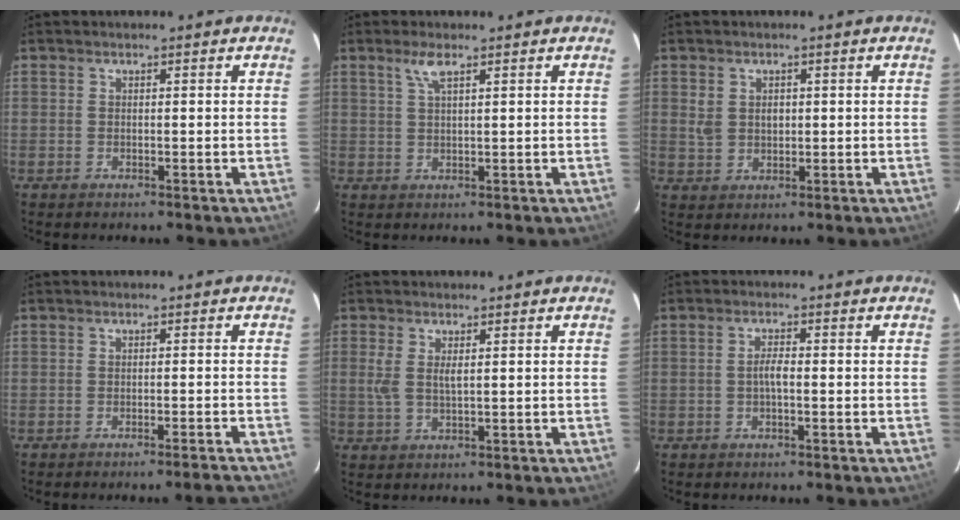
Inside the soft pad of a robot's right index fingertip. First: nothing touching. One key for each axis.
{"total": 2.8, "fx": 1.7, "fy": 0.5, "fz": 2.1, "tx": -0.043, "ty": 0.005, "tz": 0.036}
{"total": 3.7, "fx": 0.9, "fy": 3.1, "fz": 2.0, "tx": -0.035, "ty": 0.005, "tz": 0.023}
{"total": 3.9, "fx": -3.7, "fy": -0.9, "fz": 1.0, "tx": -0.014, "ty": 0.006, "tz": -0.041}
{"total": 3.3, "fx": 0.8, "fy": 1.1, "fz": 3.0, "tx": -0.061, "ty": -0.003, "tz": 0.015}
{"total": 2.1, "fx": -0.5, "fy": 0.4, "fz": 1.9, "tx": -0.038, "ty": 0.005, "tz": -0.011}